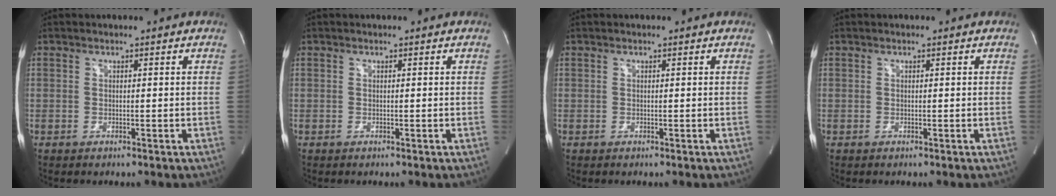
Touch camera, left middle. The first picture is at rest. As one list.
[{"total": 0.0}, {"total": 0.0}, {"total": 0.0}]